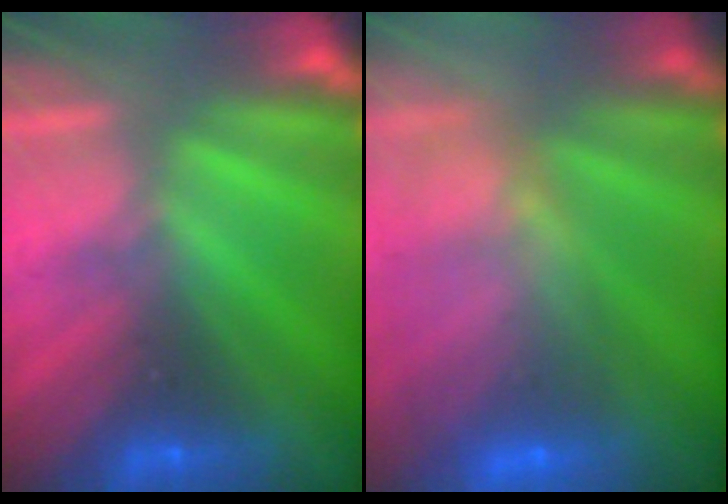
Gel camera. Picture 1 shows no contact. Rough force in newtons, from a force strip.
{"total": 5.9}